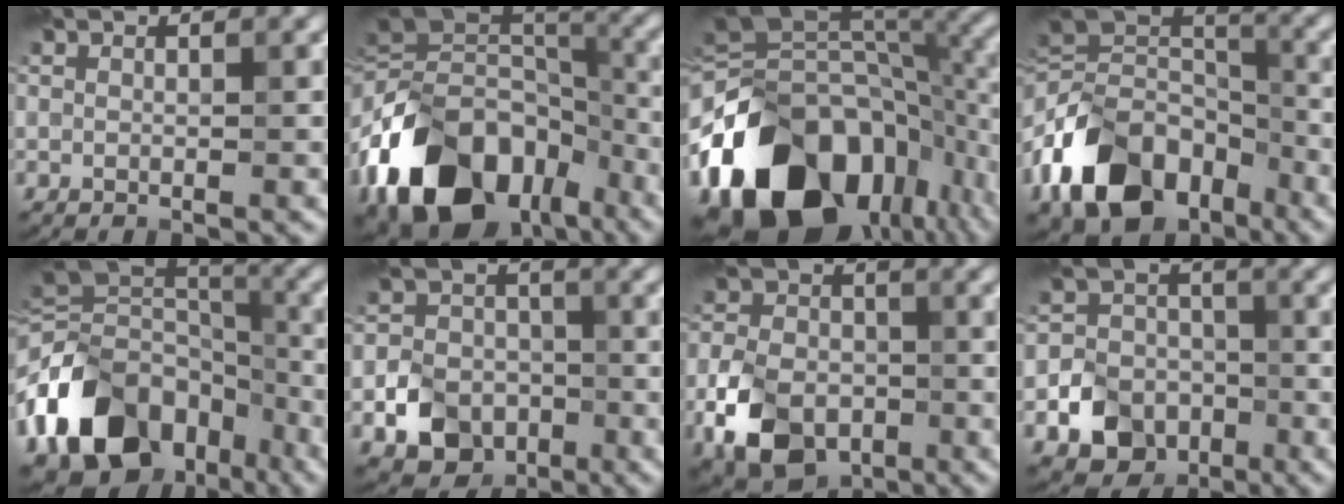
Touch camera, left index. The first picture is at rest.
{"total": 16.1, "force": [-8.4, 10.3, 9.1], "torque": [-0.192, -0.003, -0.154]}
{"total": 17.5, "force": [-8.1, 11.4, 10.5], "torque": [-0.209, -0.015, -0.143]}
{"total": 12.9, "force": [-6.5, 8.3, 7.4], "torque": [-0.151, 0.010, -0.139]}
{"total": 13.9, "force": [-6.4, 9.8, 7.5], "torque": [-0.164, 0.001, -0.118]}
{"total": 6.6, "force": [-3.1, 5.2, 2.7], "torque": [-0.025, -0.009, -0.070]}
{"total": 8.8, "force": [-4.0, 6.0, 5.1], "torque": [-0.112, -0.012, -0.083]}
{"total": 8.2, "force": [-4.2, 6.6, 2.5], "torque": [-0.023, -0.023, -0.088]}